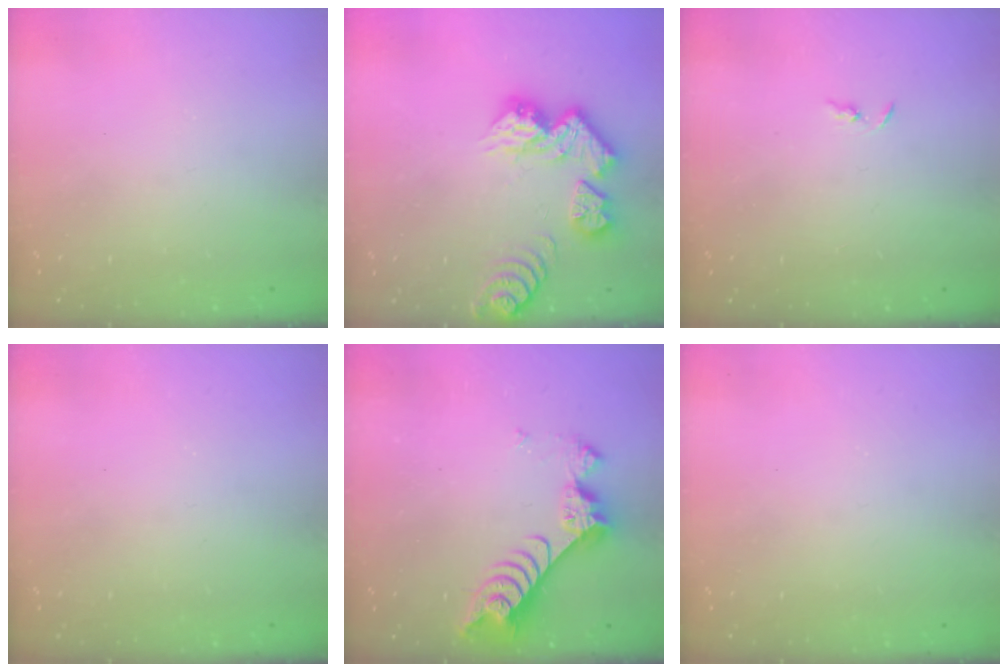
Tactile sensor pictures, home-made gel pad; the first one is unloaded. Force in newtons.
{"total": 12.7, "press": 12.7, "slide": 1.4}
{"total": 2.1, "press": 2.1, "slide": 0.3}
{"total": 0.0}
{"total": 7.3, "press": 7.3, "slide": 0.9}
{"total": 0.0}